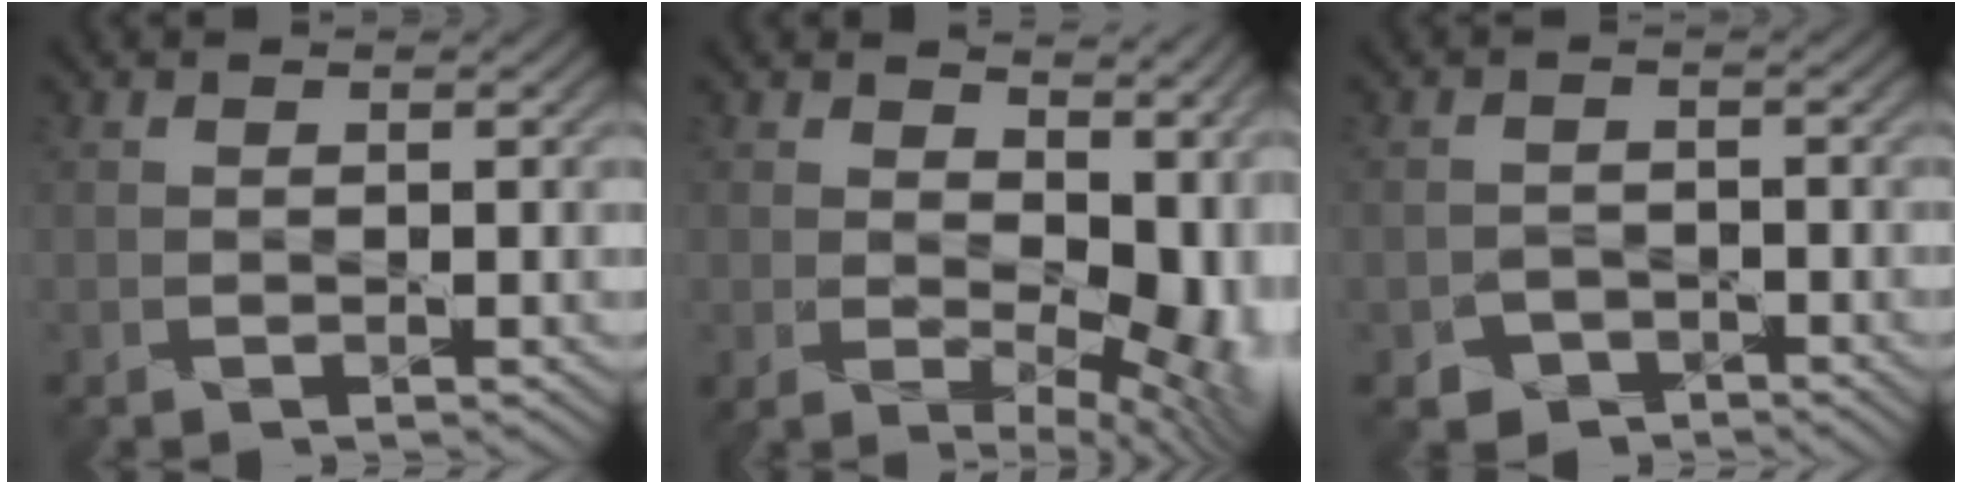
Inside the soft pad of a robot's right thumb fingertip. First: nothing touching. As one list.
[{"total": 12.3, "force": [2.5, 7.5, 9.4], "torque": [-0.120, -0.020, 0.073]}, {"total": 2.7, "force": [-1.9, 1.8, 0.6], "torque": [-0.006, -0.004, -0.037]}]